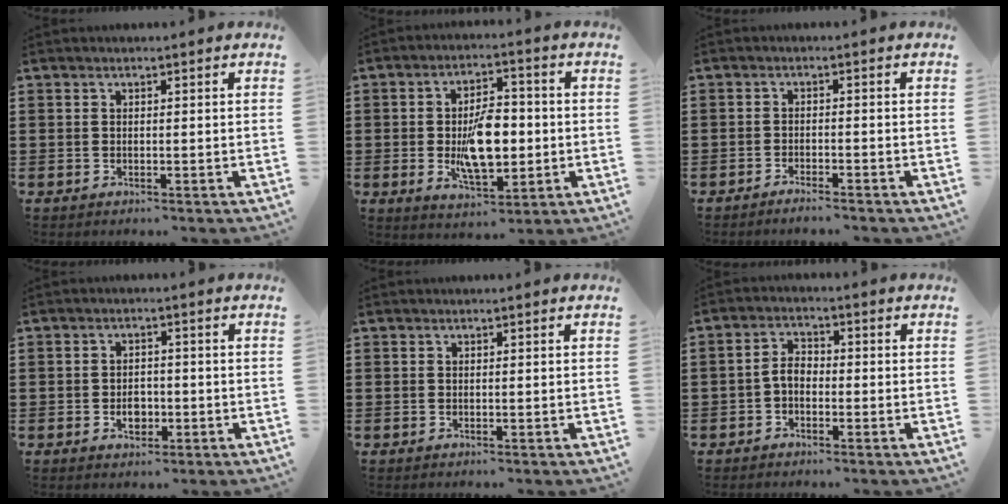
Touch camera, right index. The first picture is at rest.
{"total": 9.9, "force": [-1.0, 4.9, 8.5], "torque": [-0.144, -0.004, -0.024]}
{"total": 1.5, "force": [-1.5, -0.1, 0.2], "torque": [-0.005, 0.005, -0.030]}
{"total": 3.0, "force": [-0.9, 2.1, 2.0], "torque": [-0.024, -0.005, -0.021]}
{"total": 0.0}
{"total": 3.0, "force": [-1.1, 1.7, 2.2], "torque": [-0.058, 0.002, -0.026]}